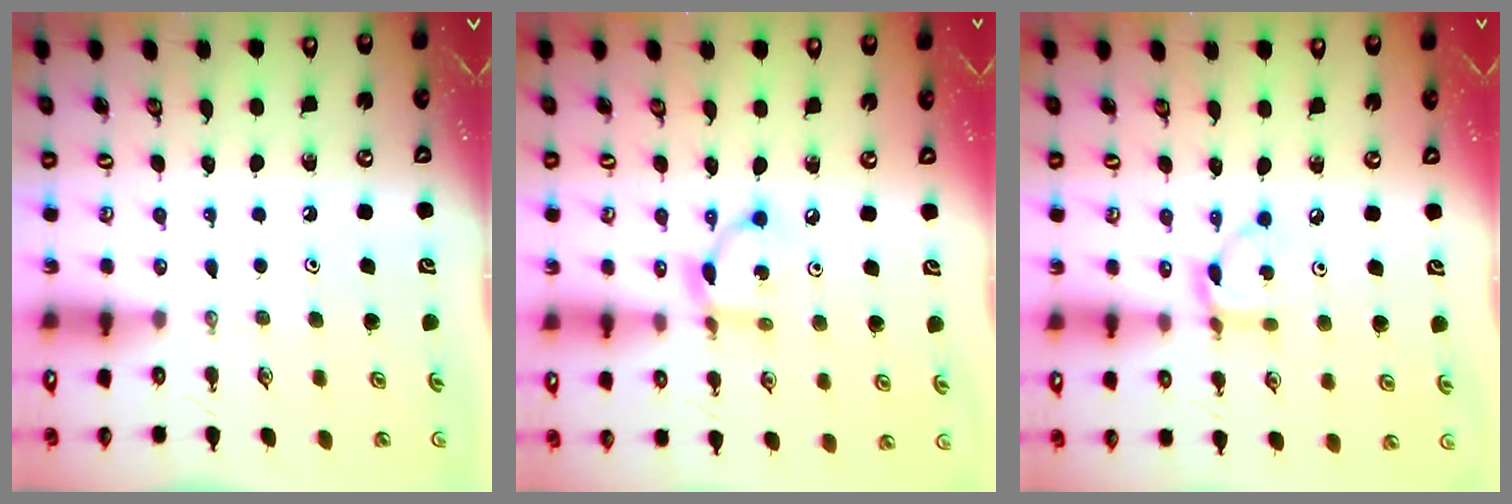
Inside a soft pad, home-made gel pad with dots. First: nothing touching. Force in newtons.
{"total": 7.1, "press": 7.1, "slide": 0.1}
{"total": 5.9, "press": 5.9, "slide": 0.3}